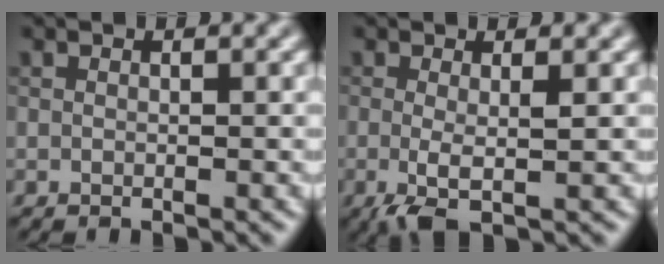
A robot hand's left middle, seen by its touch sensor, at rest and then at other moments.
{"total": 2.2, "force": [-0.3, 0.3, 2.2], "torque": [-0.053, -0.007, -0.008]}